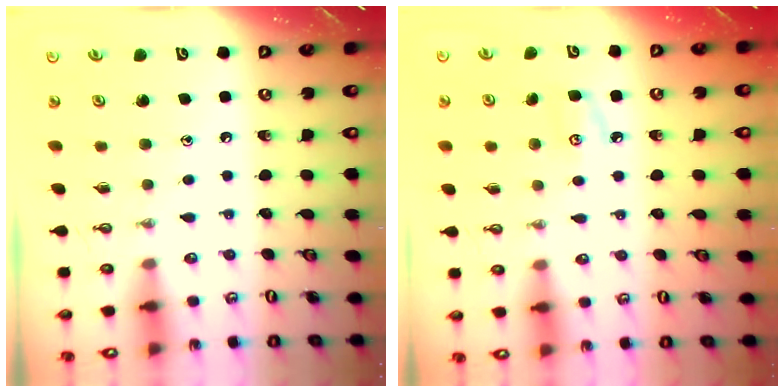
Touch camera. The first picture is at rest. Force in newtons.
{"total": 5.4, "press": 5.4, "slide": 0.5}